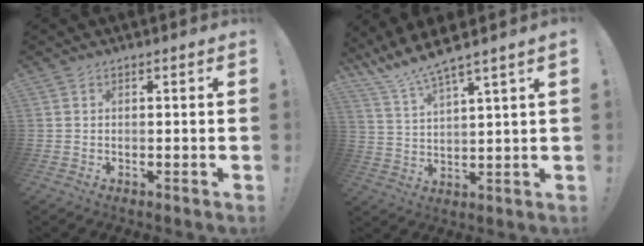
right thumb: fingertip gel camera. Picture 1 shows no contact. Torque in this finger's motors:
{"motor_torque": [0.06, 0.06, 0.63, 0.62, 0.11]}